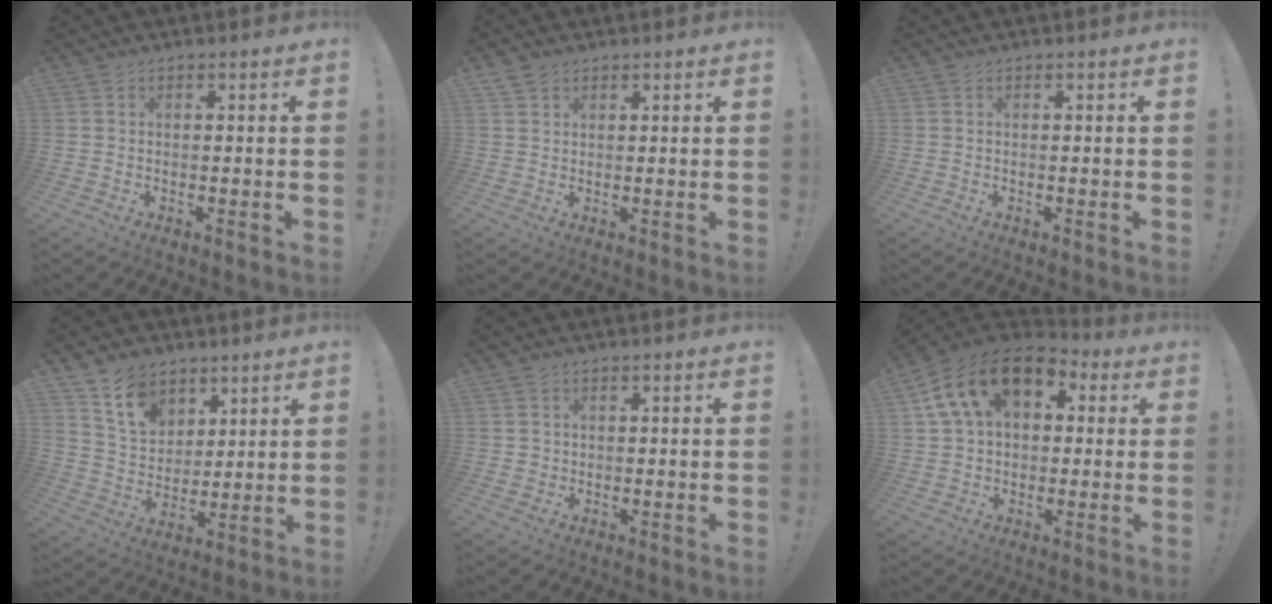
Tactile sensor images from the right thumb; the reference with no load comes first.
{"total": 2.6, "force": [1.9, 1.6, 0.7], "torque": [-0.007, -0.008, 0.036]}
{"total": 0.0}
{"total": 11.7, "force": [7.8, 7.7, 4.0], "torque": [-0.068, -0.047, 0.154]}
{"total": 1.6, "force": [0.4, 1.5, 0.4], "torque": [0.000, -0.001, 0.007]}
{"total": 17.2, "force": [7.2, 10.9, 11.1], "torque": [-0.192, -0.015, 0.132]}